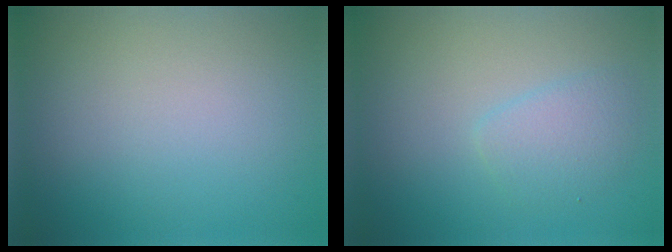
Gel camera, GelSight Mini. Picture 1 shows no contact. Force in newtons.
{"total": 2.0, "press": 2.0, "slide": 0.0}